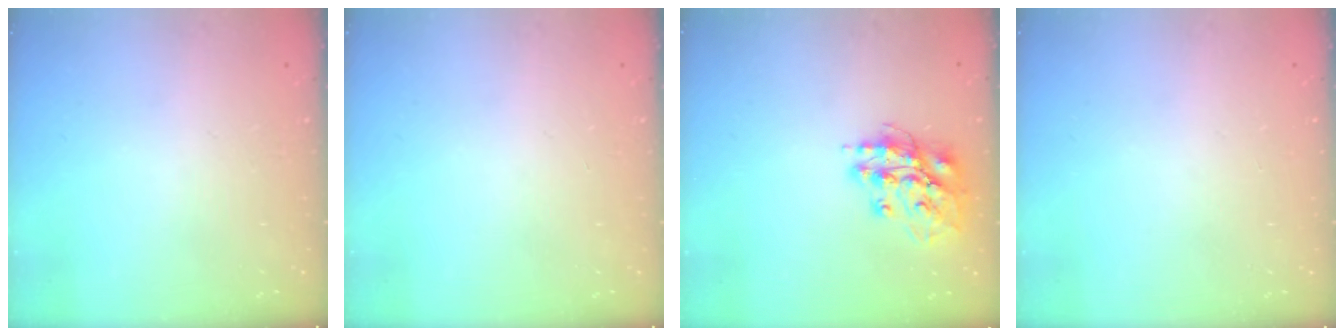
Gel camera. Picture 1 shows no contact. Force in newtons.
{"total": 0.0}
{"total": 13.9, "press": 13.7, "slide": 2.0}
{"total": 0.0}